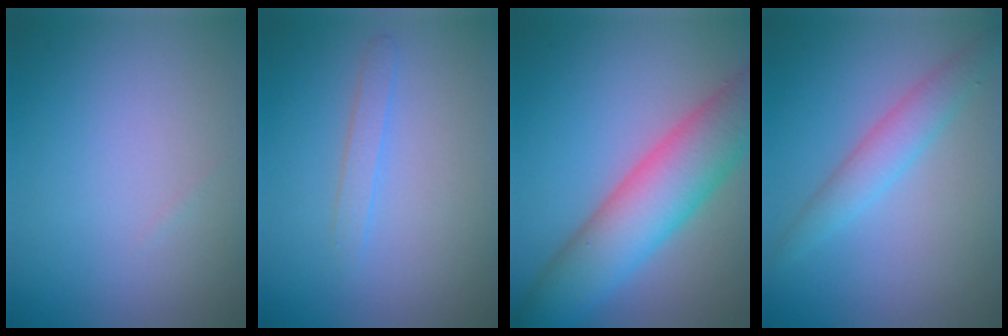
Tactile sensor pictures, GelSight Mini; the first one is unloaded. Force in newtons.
{"total": 1.3, "press": 1.3, "slide": 0.1}
{"total": 8.6, "press": 8.6, "slide": 0.3}
{"total": 2.8, "press": 2.8, "slide": 0.0}